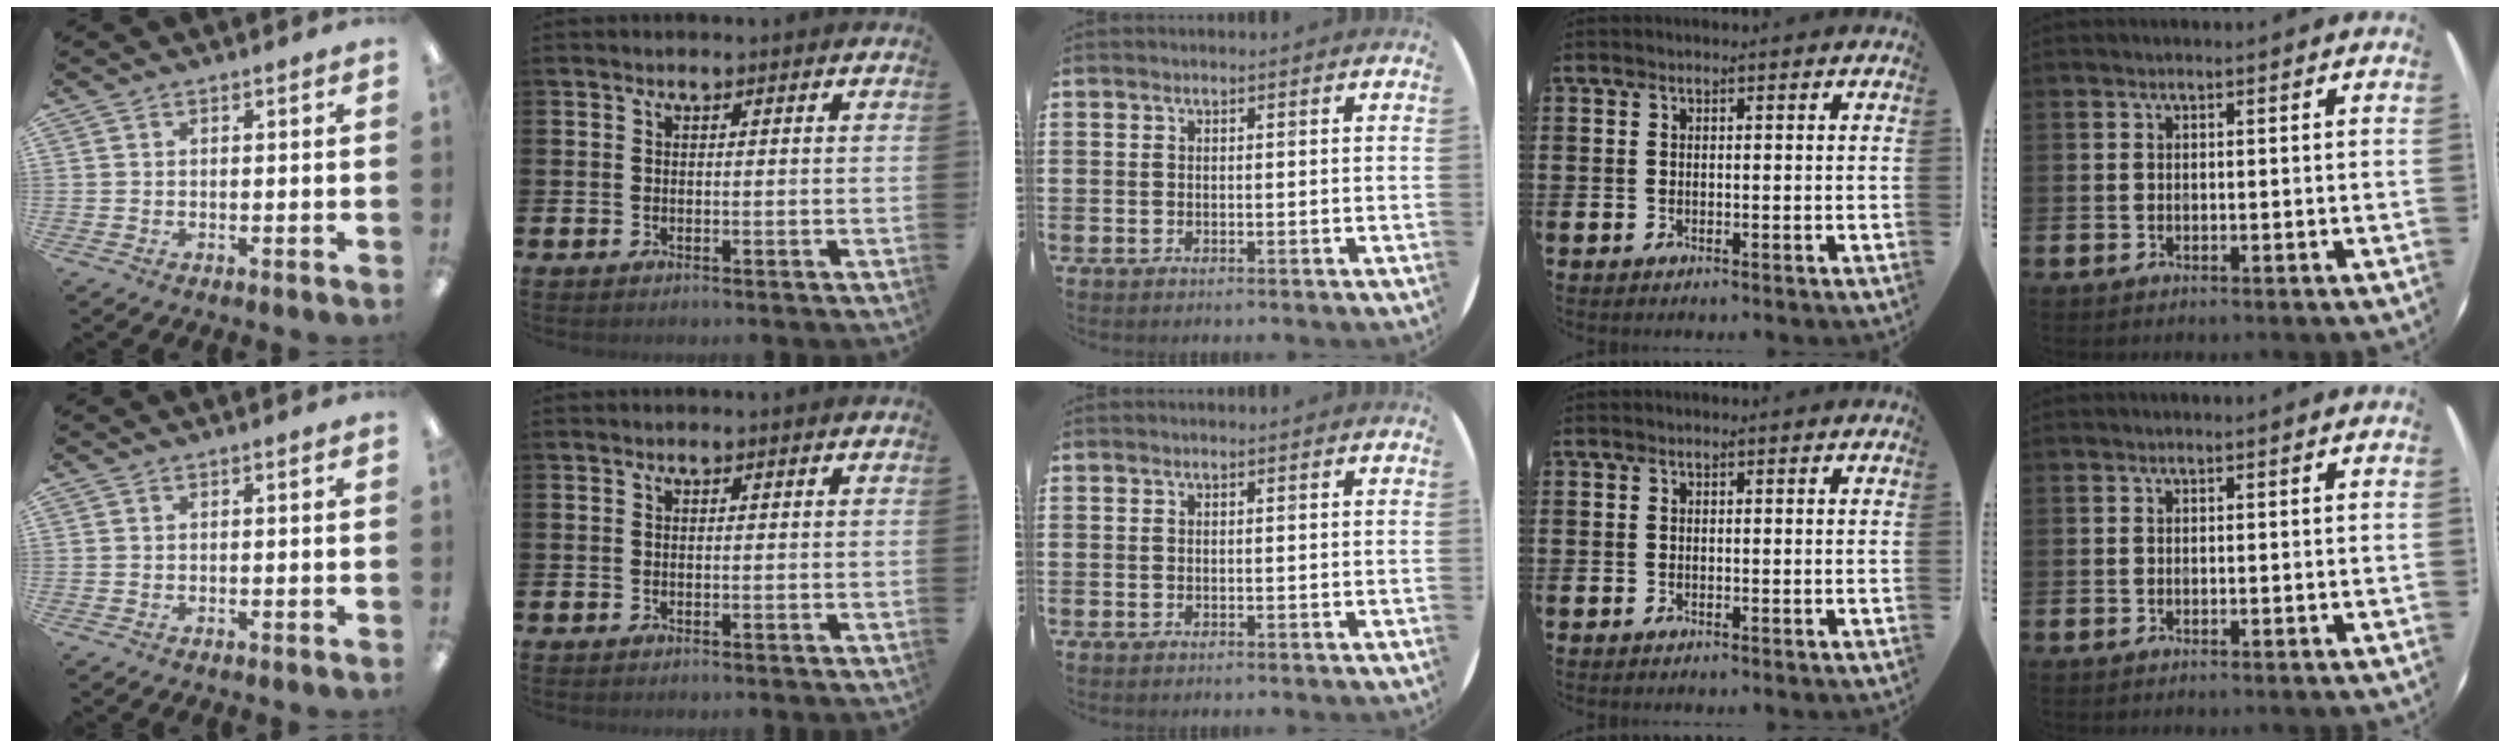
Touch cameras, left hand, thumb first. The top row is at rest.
{}